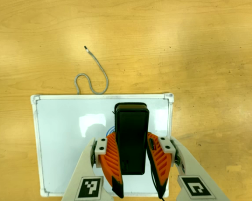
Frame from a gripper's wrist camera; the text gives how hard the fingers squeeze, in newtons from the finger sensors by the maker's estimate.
{"total": 8.0, "left": 6.1, "right": 9.9}